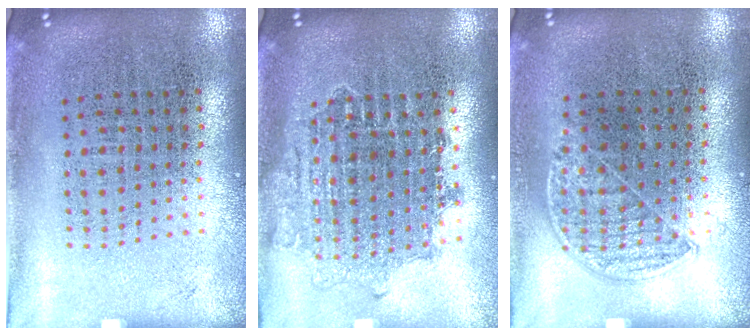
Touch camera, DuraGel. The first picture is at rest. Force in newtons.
{"total": 1.6, "press": 1.3, "slide": 0.9}
{"total": 0.8, "press": 0.6, "slide": 0.4}